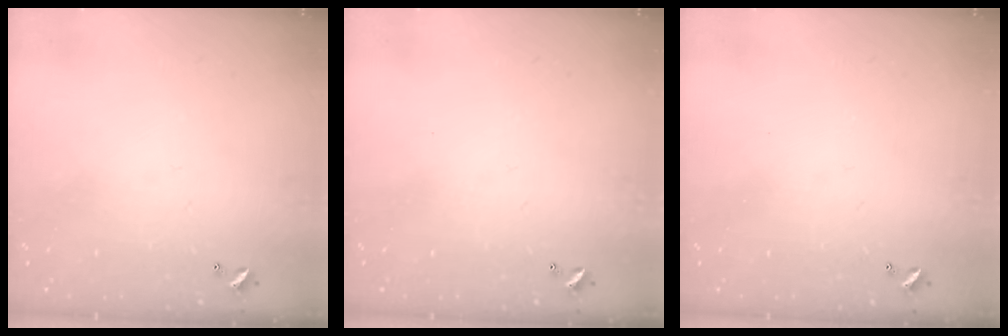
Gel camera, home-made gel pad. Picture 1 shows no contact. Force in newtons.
{"total": 0.0}
{"total": 0.0}